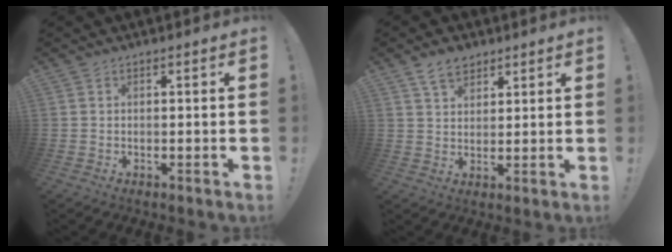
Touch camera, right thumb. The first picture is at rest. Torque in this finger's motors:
{"motor_torque": [-0.56, 0.70, 0.41, 0.20, 0.00]}